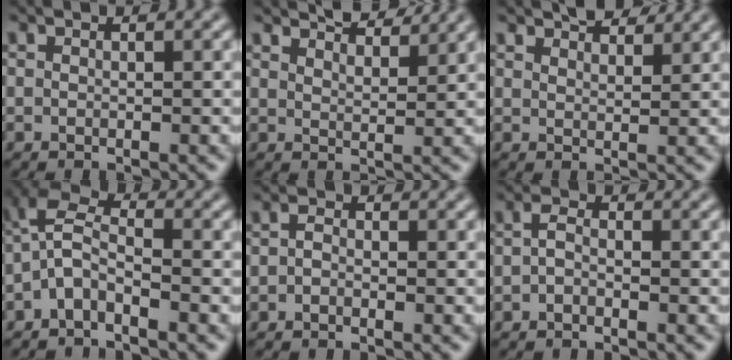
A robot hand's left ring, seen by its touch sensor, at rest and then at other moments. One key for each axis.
{"total": 4.1, "fx": 3.8, "fy": 0.6, "fz": 1.4, "tx": -0.017, "ty": -0.001, "tz": 0.053}
{"total": 3.0, "fx": 2.8, "fy": 0.6, "fz": 1.0, "tx": -0.017, "ty": 0.001, "tz": 0.044}
{"total": 3.6, "fx": -1.9, "fy": 1.4, "fz": 2.7, "tx": -0.059, "ty": 0.012, "tz": -0.051}
{"total": 0.9, "fx": -0.4, "fy": 0.5, "fz": 0.6, "tx": -0.011, "ty": 0.000, "tz": -0.011}
{"total": 1.1, "fx": -0.6, "fy": 0.5, "fz": 0.9, "tx": -0.018, "ty": 0.001, "tz": -0.014}